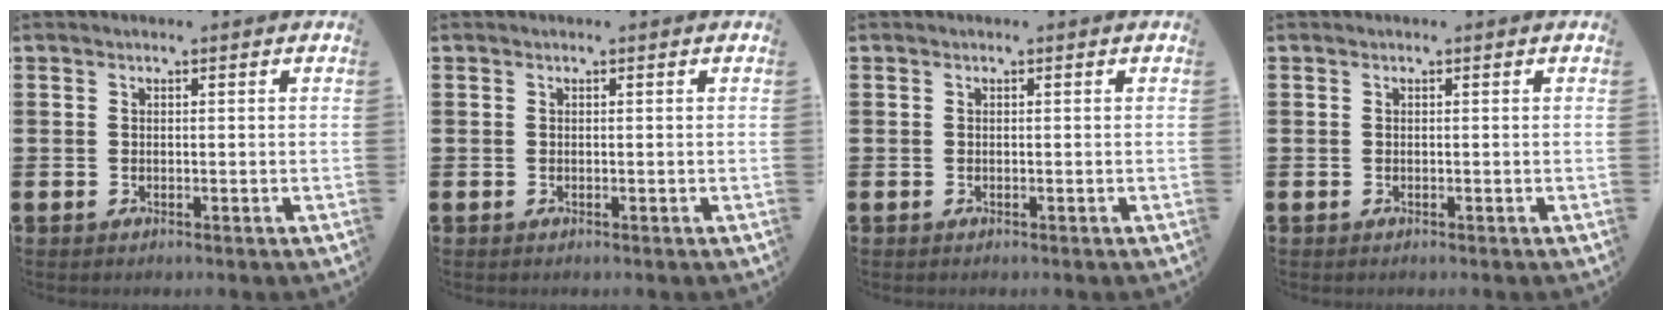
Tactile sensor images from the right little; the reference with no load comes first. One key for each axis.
{"total": 0.0}
{"total": 0.0}
{"total": 0.0}